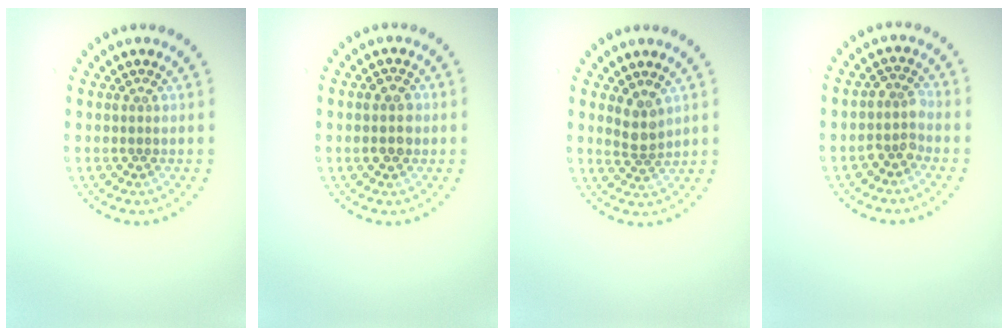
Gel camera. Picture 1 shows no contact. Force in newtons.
{"total": 2.1, "press": 2.0, "slide": 0.1}
{"total": 2.1, "press": 1.7, "slide": 1.2}
{"total": 2.2, "press": 1.7, "slide": 1.4}